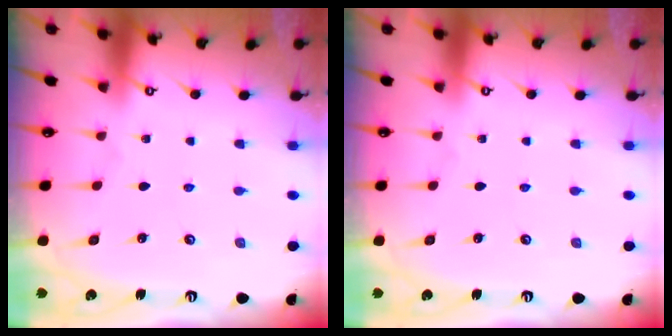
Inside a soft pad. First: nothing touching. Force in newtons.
{"total": 0.0}